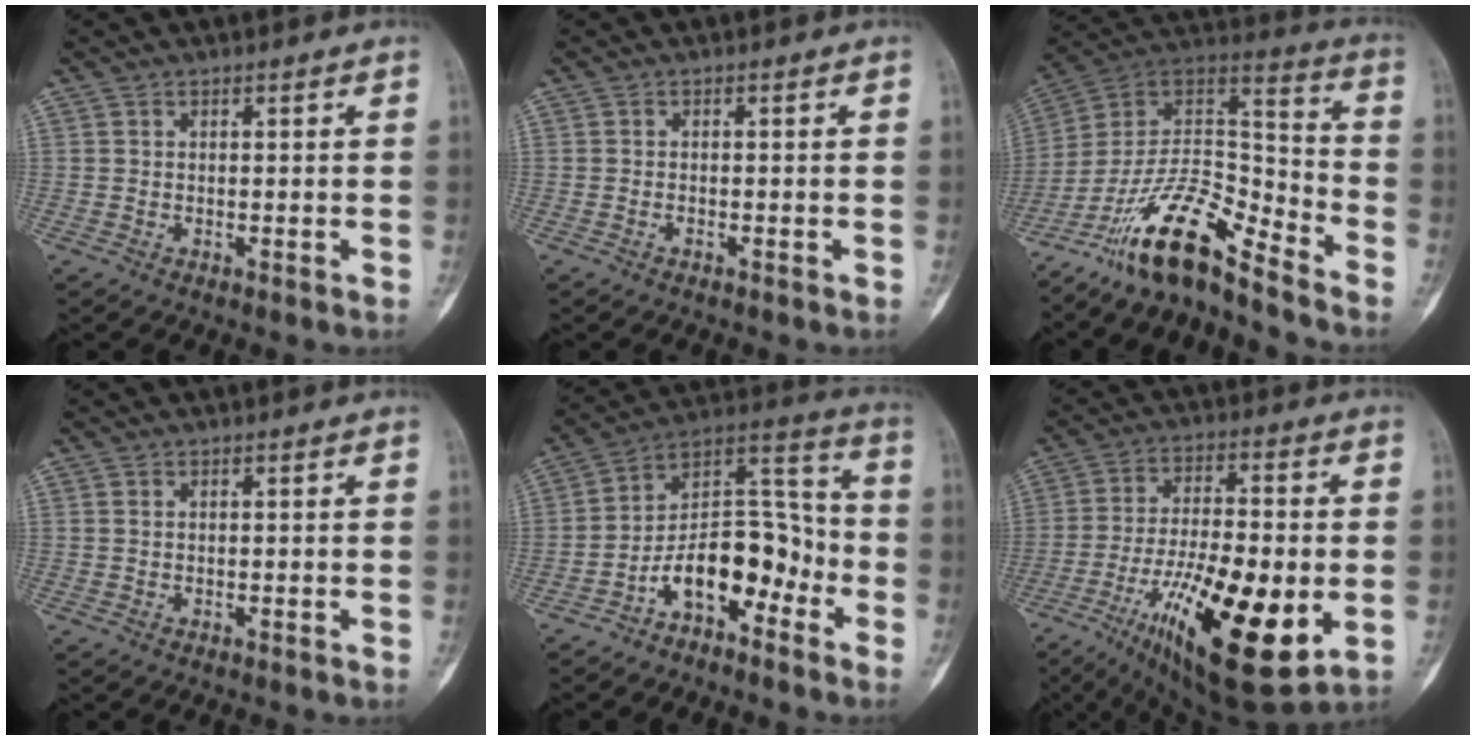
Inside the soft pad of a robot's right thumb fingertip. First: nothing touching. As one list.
[{"total": 0.0}, {"total": 16.6, "force": [-12.8, 4.5, 9.6], "torque": [-0.159, 0.108, -0.238]}, {"total": 0.0}, {"total": 13.9, "force": [-6.6, 7.5, 9.6], "torque": [-0.133, 0.093, -0.120]}, {"total": 24.6, "force": [-7.0, 8.5, 22.0], "torque": [-0.371, -0.010, -0.100]}]